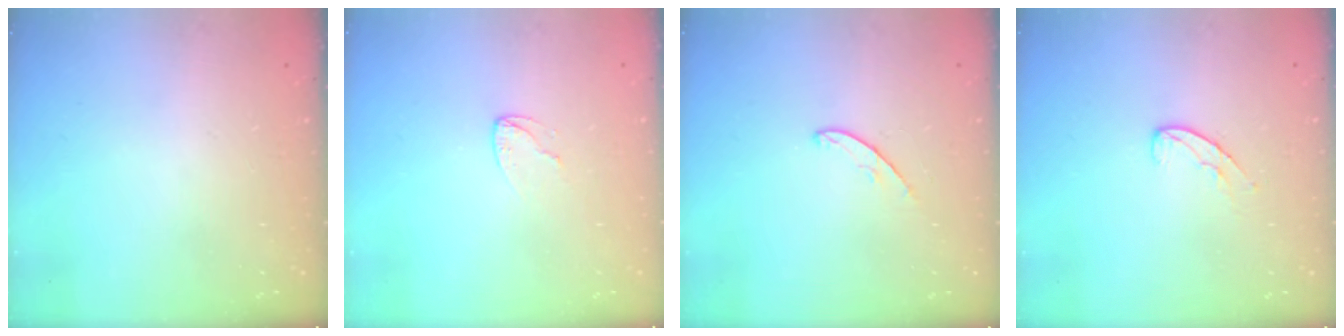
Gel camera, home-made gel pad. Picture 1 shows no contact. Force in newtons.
{"total": 4.6, "press": 4.5, "slide": 0.2}
{"total": 3.9, "press": 3.9, "slide": 0.3}
{"total": 6.3, "press": 6.3, "slide": 0.6}